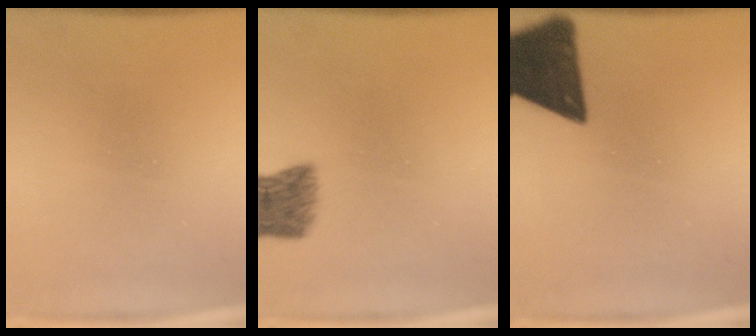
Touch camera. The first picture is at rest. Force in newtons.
{"total": 6.0}
{"total": 13.4}